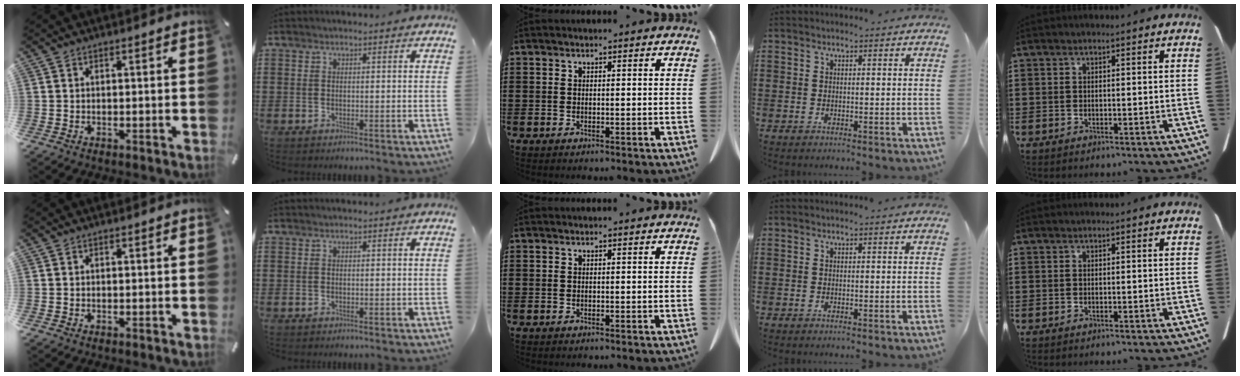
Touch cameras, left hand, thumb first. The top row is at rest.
{}